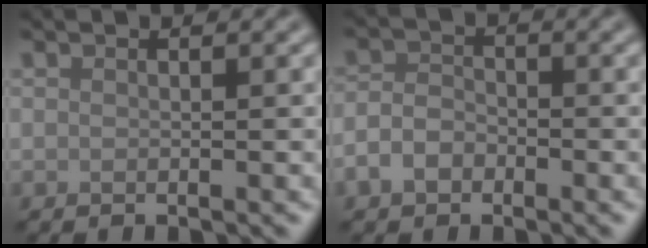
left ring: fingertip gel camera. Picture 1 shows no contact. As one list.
[{"total": 2.6, "force": [-1.4, 1.8, 1.3], "torque": [-0.023, 0.002, -0.034]}]